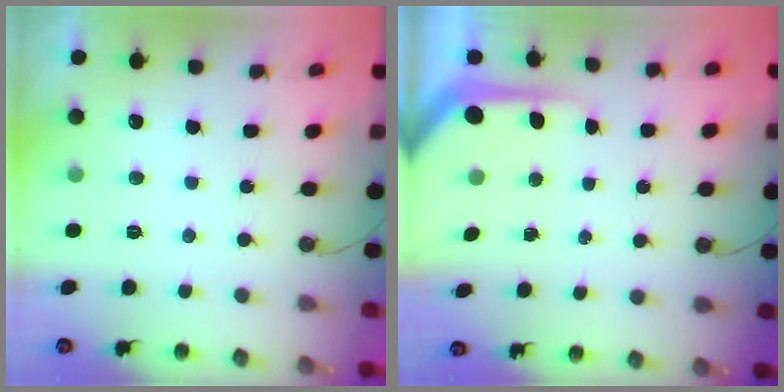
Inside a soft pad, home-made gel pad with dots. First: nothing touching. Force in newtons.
{"total": 5.1, "press": 5.1, "slide": 0.5}